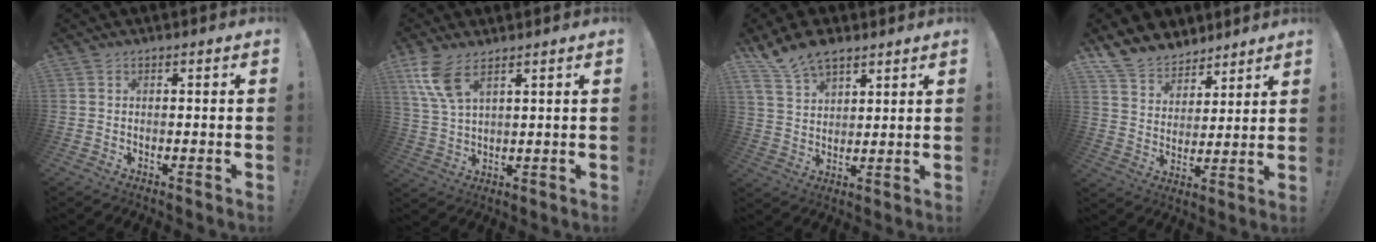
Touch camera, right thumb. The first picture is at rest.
{"total": 8.8, "force": [5.6, 3.3, 5.9], "torque": [-0.128, -0.018, 0.108]}
{"total": 10.3, "force": [8.0, 5.0, 4.2], "torque": [-0.087, -0.044, 0.158]}
{"total": 10.6, "force": [8.7, 6.0, 1.2], "torque": [-0.036, -0.072, 0.172]}